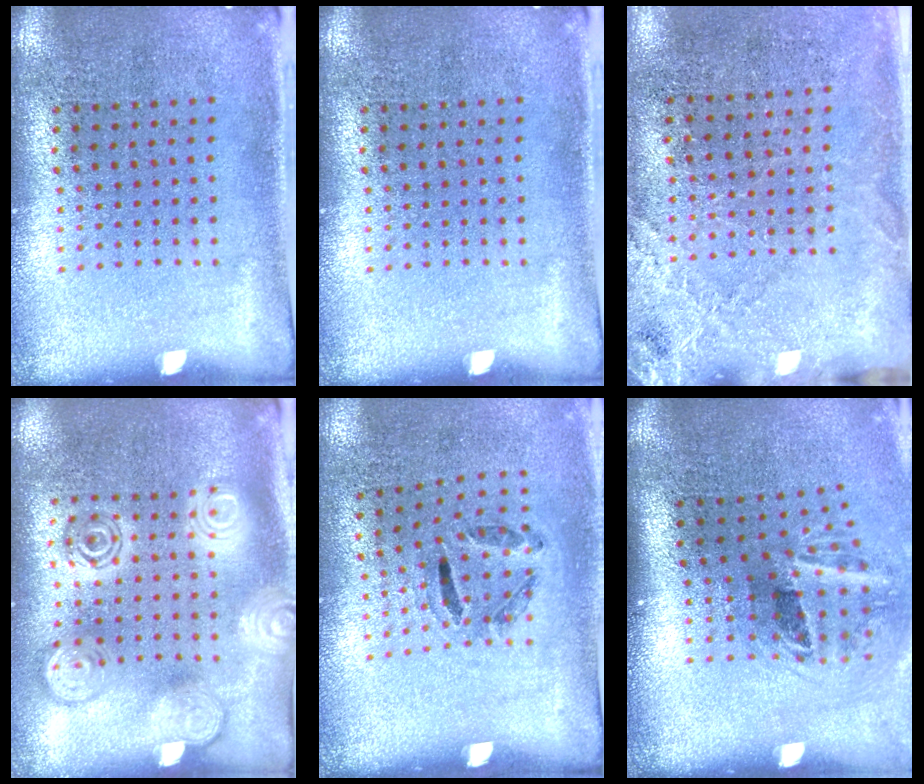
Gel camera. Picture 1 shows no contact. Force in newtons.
{"total": 0.0}
{"total": 2.6, "press": 2.4, "slide": 1.0}
{"total": 2.6, "press": 2.6, "slide": 0.3}
{"total": 1.3, "press": 0.7, "slide": 1.1}
{"total": 2.0, "press": 1.2, "slide": 1.6}